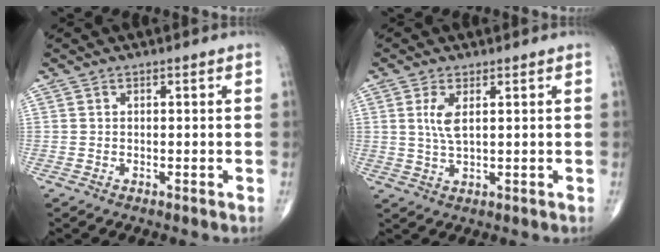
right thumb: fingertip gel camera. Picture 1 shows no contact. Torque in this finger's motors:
{"motor_torque": [-0.56, 0.63, 0.63, 0.23, 0.03]}